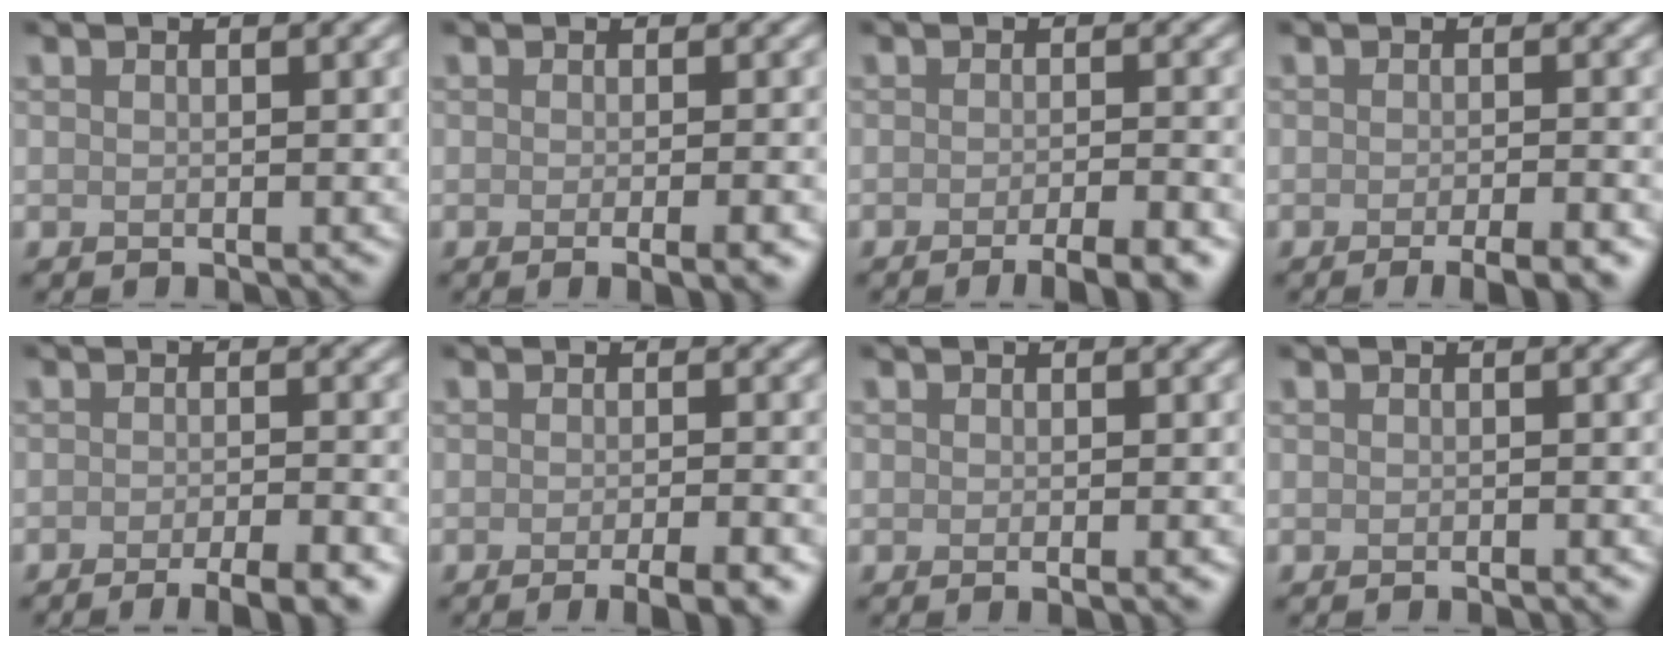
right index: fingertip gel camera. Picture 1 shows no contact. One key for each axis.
{"total": 3.8, "fx": -1.0, "fy": 1.2, "fz": 3.4, "tx": -0.027, "ty": -0.002, "tz": -0.015}
{"total": 4.6, "fx": -2.8, "fy": 1.0, "fz": 3.6, "tx": -0.044, "ty": -0.001, "tz": -0.040}
{"total": 3.9, "fx": -2.3, "fy": 0.8, "fz": 3.1, "tx": -0.036, "ty": -0.001, "tz": -0.031}
{"total": 5.5, "fx": -3.5, "fy": 1.2, "fz": 4.0, "tx": -0.047, "ty": 0.001, "tz": -0.049}
{"total": 4.1, "fx": -2.2, "fy": 0.9, "fz": 3.3, "tx": -0.037, "ty": -0.002, "tz": -0.030}
{"total": 1.5, "fx": -0.5, "fy": 0.3, "fz": 1.4, "tx": -0.015, "ty": -0.006, "tz": -0.006}
{"total": 0.6, "fx": -0.4, "fy": 0.0, "fz": 0.5, "tx": -0.004, "ty": -0.001, "tz": -0.006}